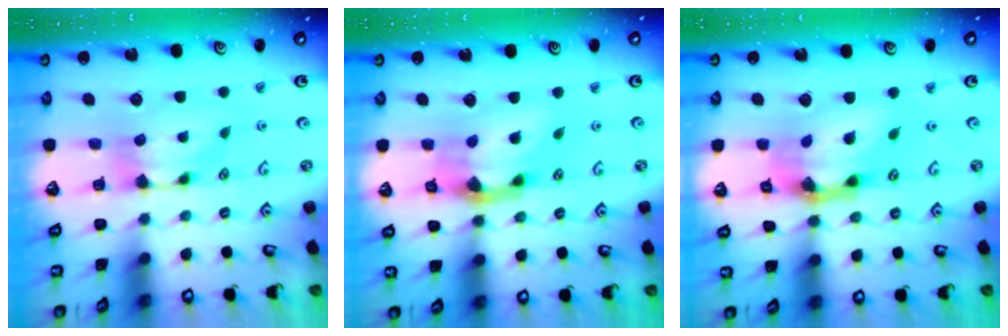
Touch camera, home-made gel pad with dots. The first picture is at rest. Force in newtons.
{"total": 5.8, "press": 5.3, "slide": 2.4}
{"total": 9.2, "press": 8.8, "slide": 2.6}